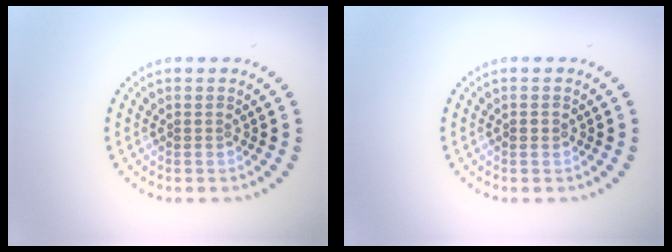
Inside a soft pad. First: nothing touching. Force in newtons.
{"total": 1.0, "press": 0.9, "slide": 0.1}